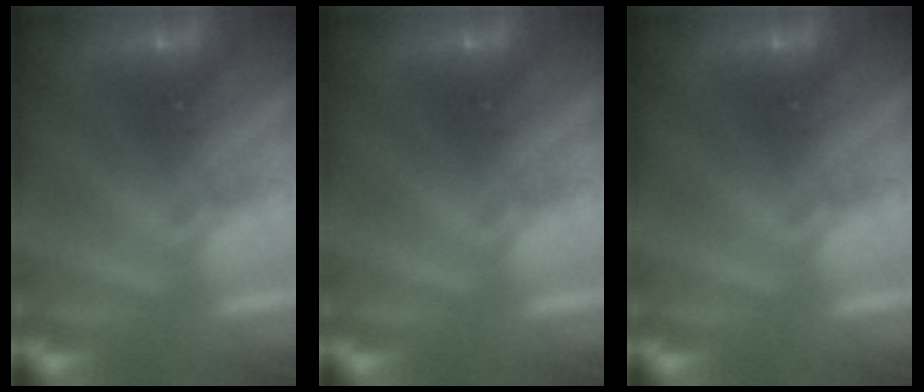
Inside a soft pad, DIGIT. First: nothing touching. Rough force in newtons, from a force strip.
{"total": 0.0}
{"total": 0.0}